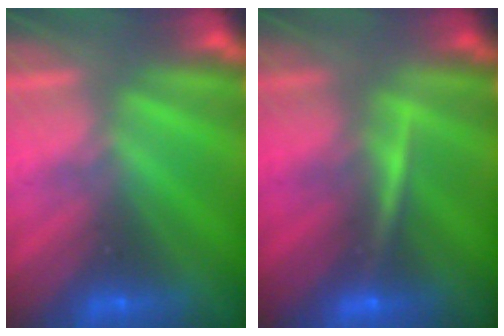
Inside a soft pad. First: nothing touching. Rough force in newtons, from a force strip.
{"total": 3.4}